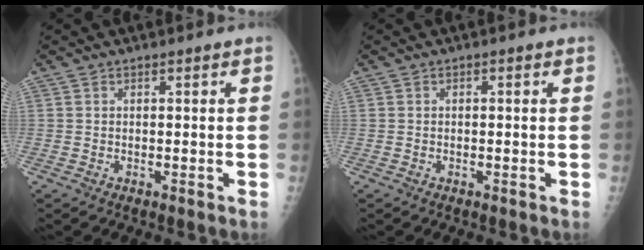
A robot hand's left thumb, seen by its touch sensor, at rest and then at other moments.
{"total": 0.0}